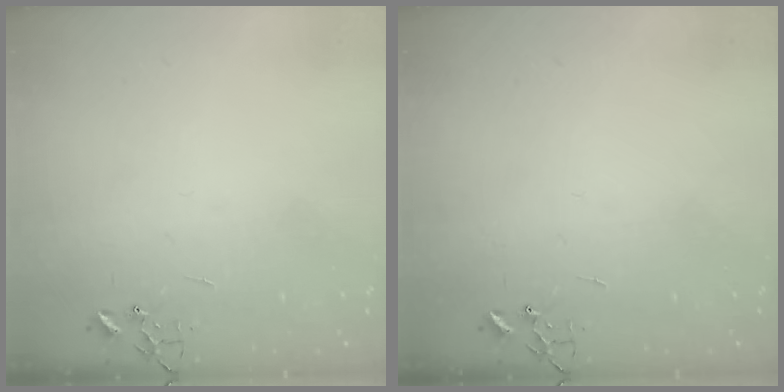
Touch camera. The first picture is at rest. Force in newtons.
{"total": 0.0}